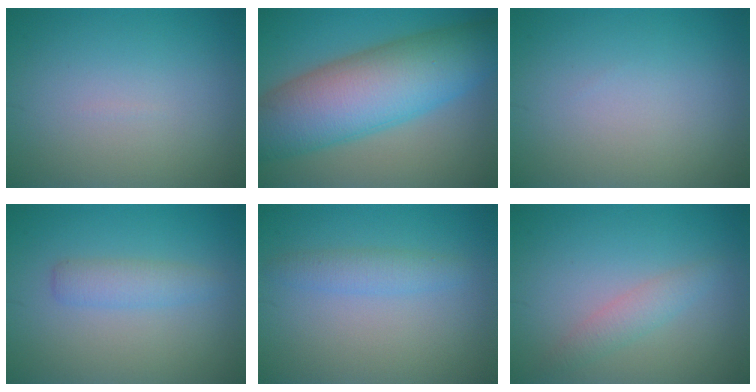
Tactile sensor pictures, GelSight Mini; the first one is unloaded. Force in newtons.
{"total": 11.8, "press": 11.8, "slide": 0.0}
{"total": 0.0}
{"total": 2.1, "press": 2.1, "slide": 0.1}
{"total": 1.9, "press": 1.9, "slide": 0.1}
{"total": 1.9, "press": 1.9, "slide": 0.1}